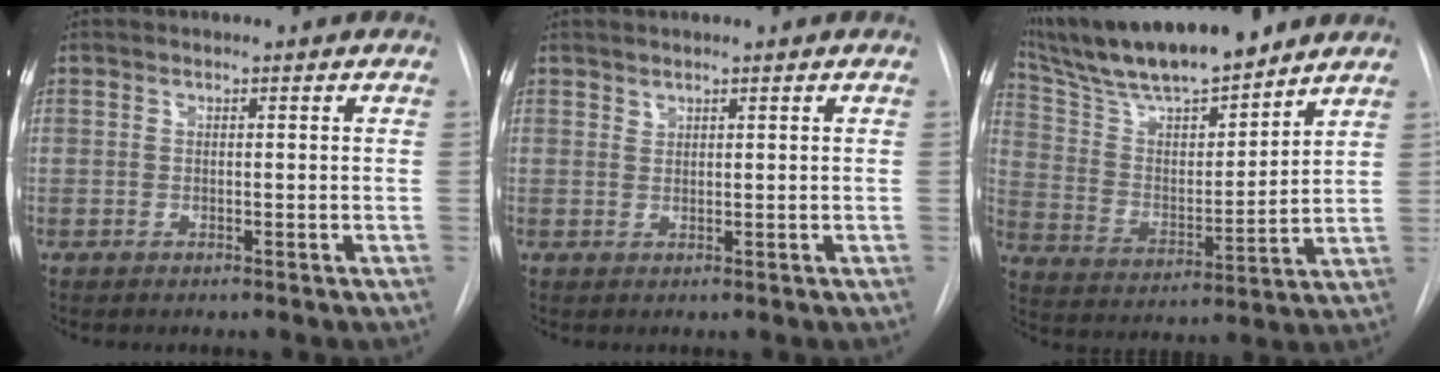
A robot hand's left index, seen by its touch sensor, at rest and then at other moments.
{"total": 0.7, "force": [0.7, 0.1, 0.0], "torque": [-0.002, 0.000, 0.014]}
{"total": 18.0, "force": [15.5, 2.4, 8.7], "torque": [-0.160, 0.005, 0.276]}